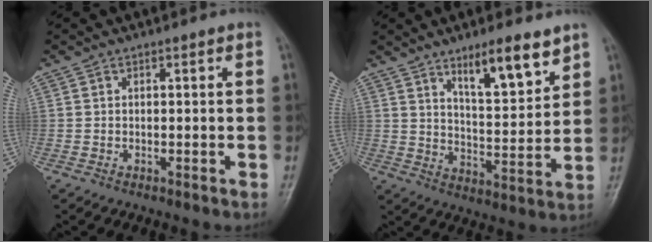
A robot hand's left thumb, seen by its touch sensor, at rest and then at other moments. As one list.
[{"total": 11.1, "force": [7.3, 2.9, 7.8], "torque": [-0.106, -0.051, 0.123]}]